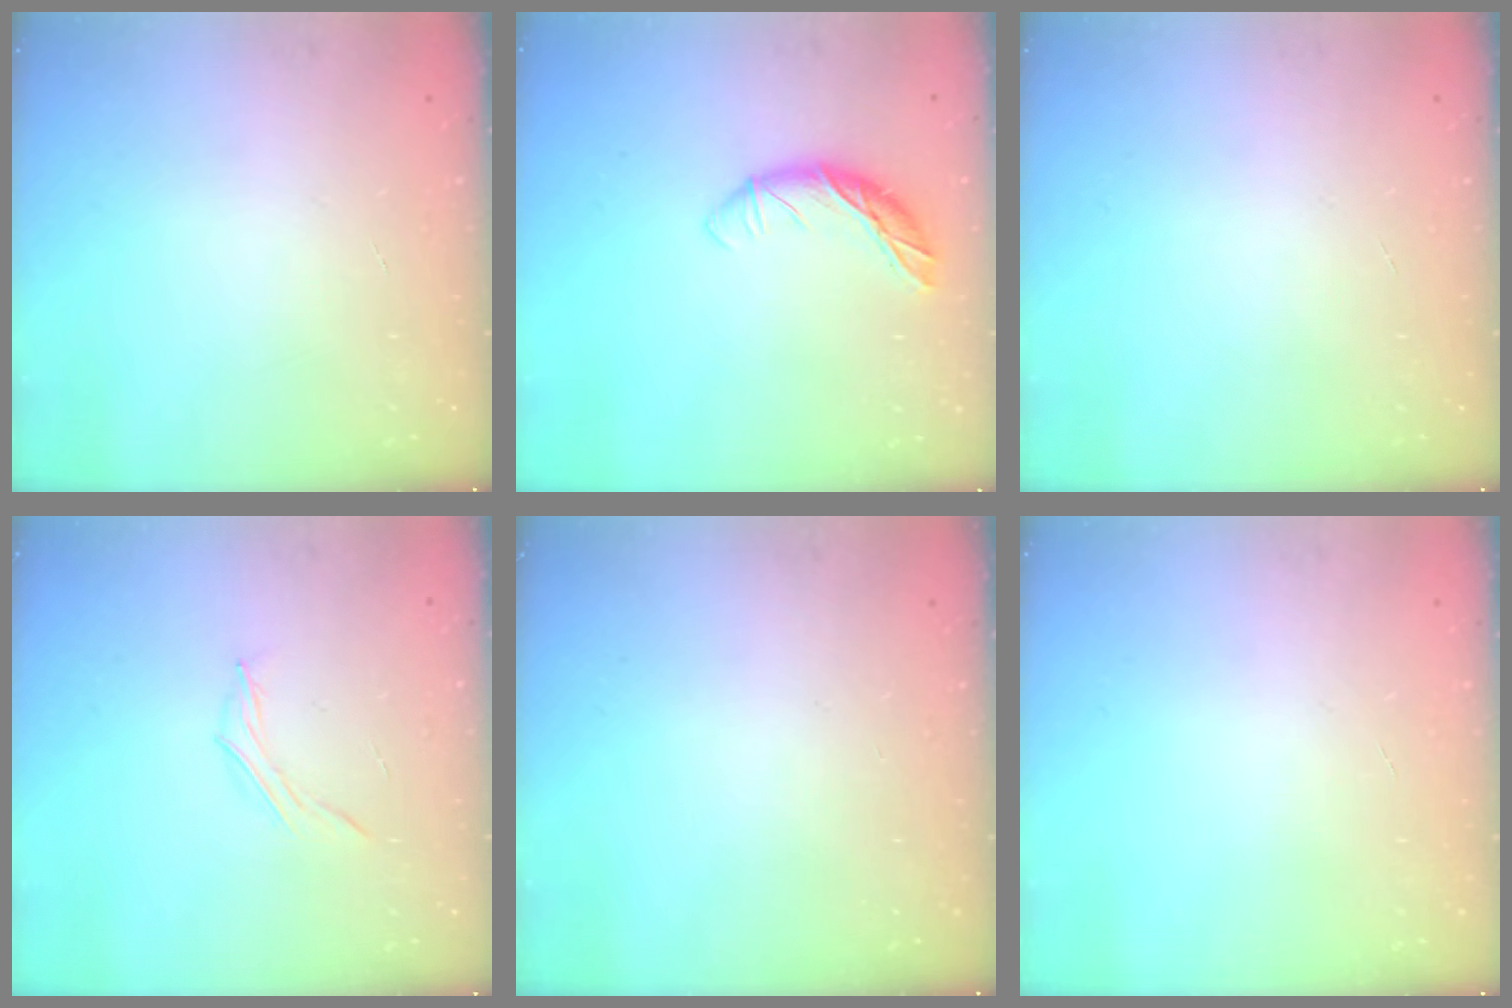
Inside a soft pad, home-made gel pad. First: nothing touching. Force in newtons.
{"total": 10.5, "press": 10.5, "slide": 0.3}
{"total": 0.0}
{"total": 3.5, "press": 3.3, "slide": 1.0}
{"total": 0.0}
{"total": 0.0}